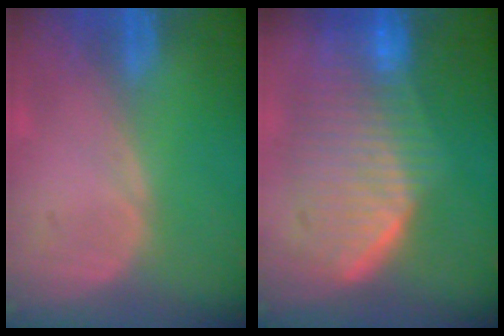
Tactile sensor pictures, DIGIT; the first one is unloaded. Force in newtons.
{"total": 9.9, "press": 8.9, "slide": 4.2}